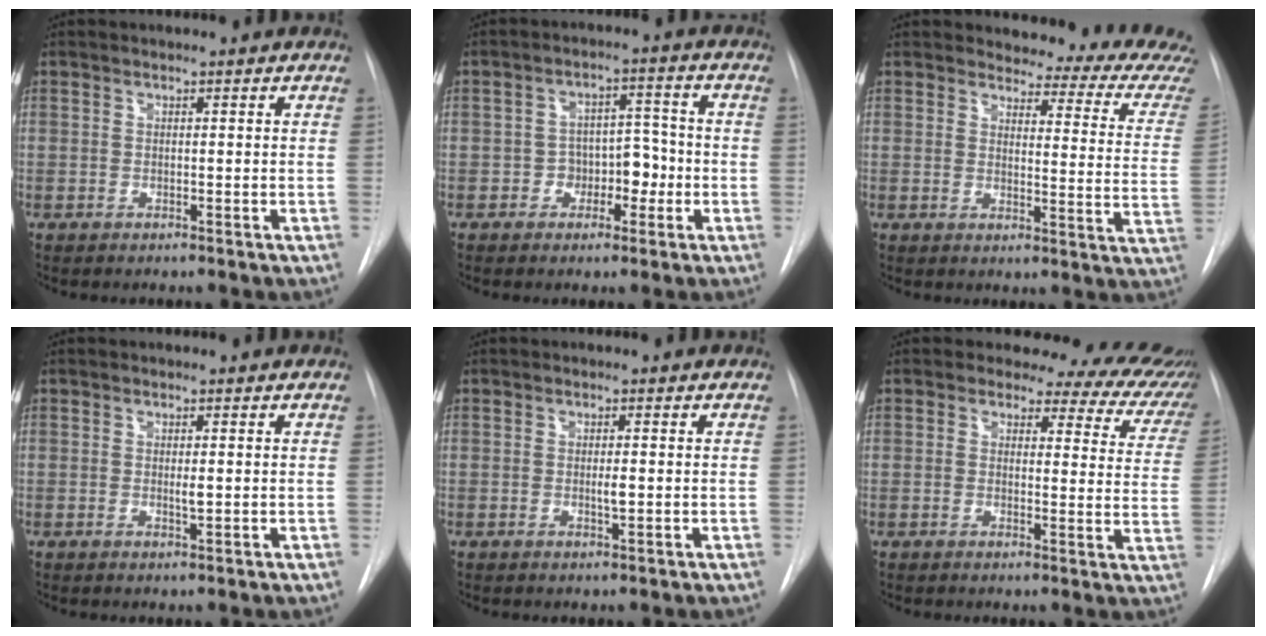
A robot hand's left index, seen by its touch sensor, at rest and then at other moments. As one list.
[{"total": 5.4, "force": [-1.9, 3.6, 3.5], "torque": [-0.042, 0.022, -0.027]}, {"total": 13.7, "force": [13.3, 1.2, 3.2], "torque": [-0.019, -0.092, 0.124]}, {"total": 1.0, "force": [0.1, 0.2, 1.0], "torque": [-0.020, -0.004, 0.002]}, {"total": 1.3, "force": [-0.1, 0.2, 1.2], "torque": [-0.023, -0.003, -0.001]}, {"total": 14.9, "force": [13.4, 5.3, 3.7], "torque": [-0.012, -0.057, 0.111]}]